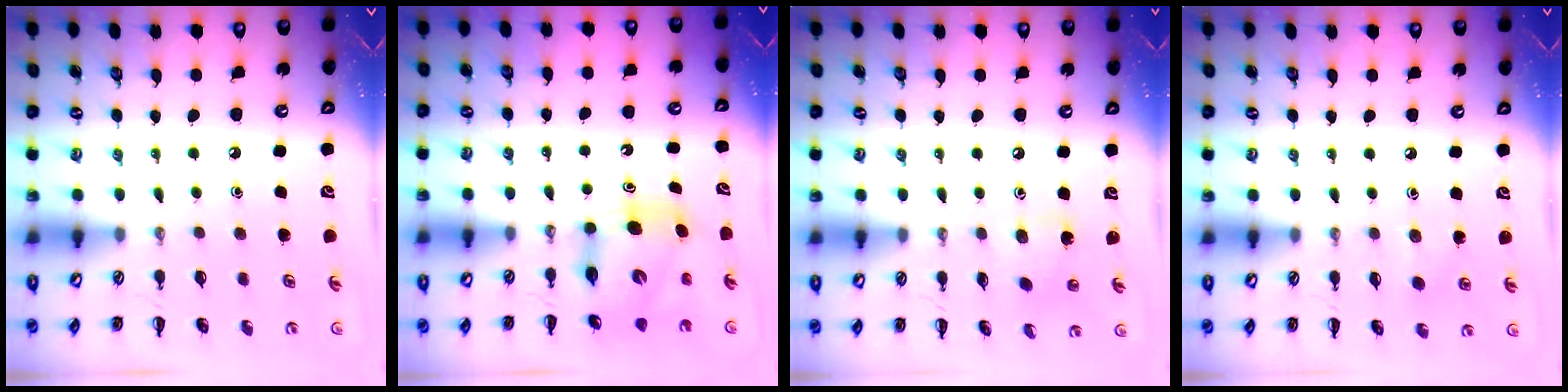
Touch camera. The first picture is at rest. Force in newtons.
{"total": 8.1, "press": 7.9, "slide": 1.8}
{"total": 5.5, "press": 5.4, "slide": 1.4}
{"total": 2.1, "press": 2.0, "slide": 0.7}